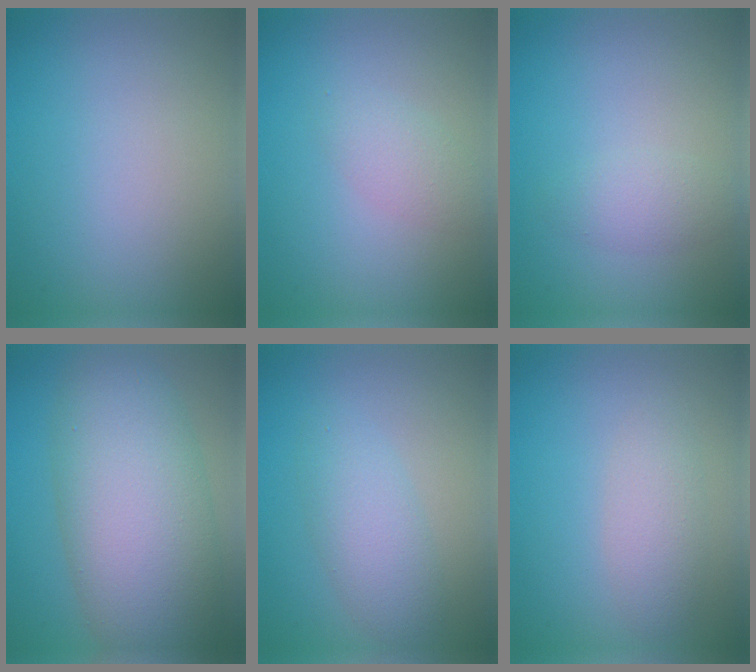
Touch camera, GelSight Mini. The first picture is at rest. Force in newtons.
{"total": 1.8, "press": 1.8, "slide": 0.0}
{"total": 1.8, "press": 1.8, "slide": 0.2}
{"total": 11.2, "press": 11.2, "slide": 0.1}
{"total": 3.2, "press": 3.2, "slide": 0.1}
{"total": 2.3, "press": 2.3, "slide": 0.1}